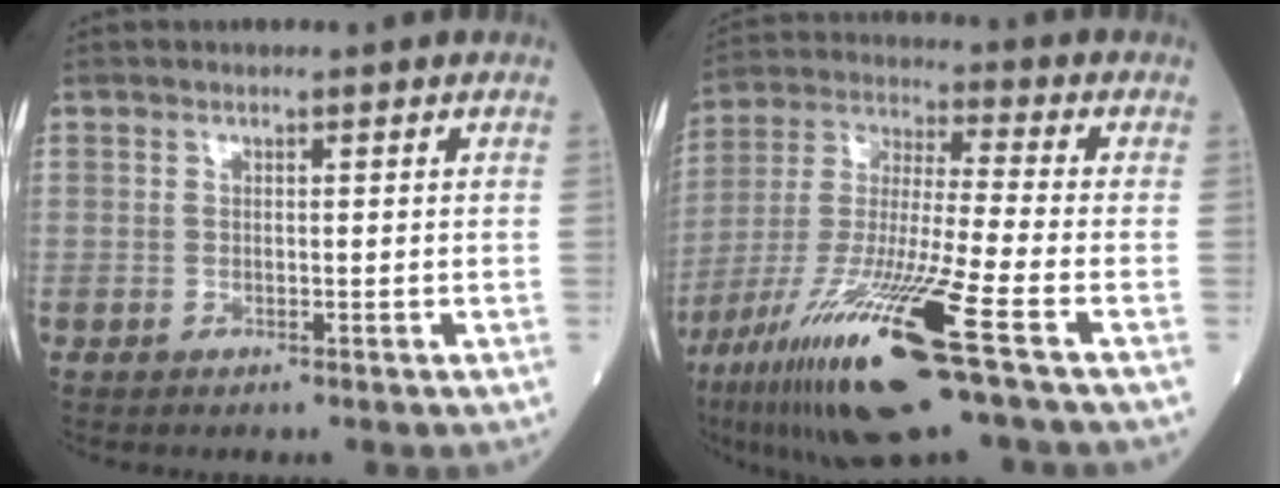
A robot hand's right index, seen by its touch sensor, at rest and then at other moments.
{"total": 20.2, "force": [-10.4, 0.5, 17.3], "torque": [-0.356, -0.055, -0.194]}